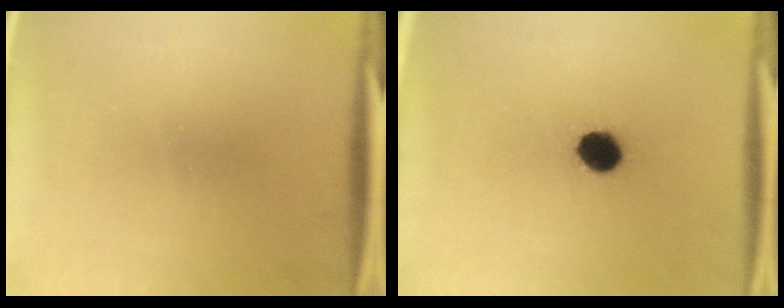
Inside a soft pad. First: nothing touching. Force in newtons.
{"total": 5.8}